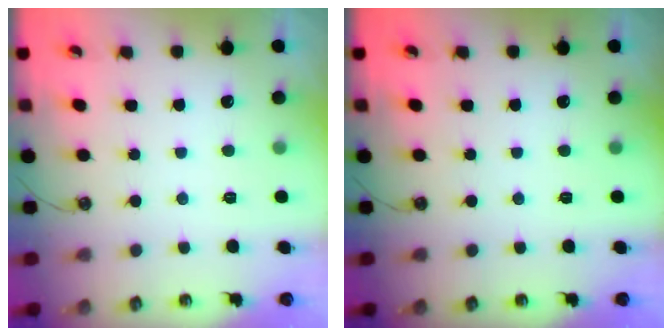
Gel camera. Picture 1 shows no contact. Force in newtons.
{"total": 0.0}